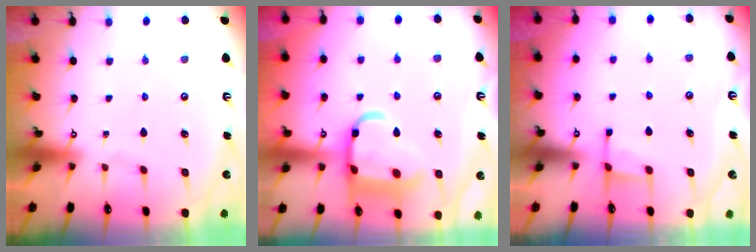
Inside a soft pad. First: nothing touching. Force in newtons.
{"total": 15.1, "press": 15.1, "slide": 1.3}
{"total": 3.6, "press": 3.5, "slide": 0.7}